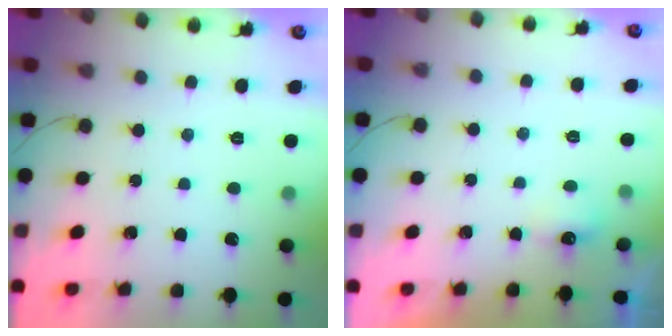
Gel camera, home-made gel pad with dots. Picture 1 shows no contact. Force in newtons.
{"total": 3.4, "press": 3.3, "slide": 0.8}